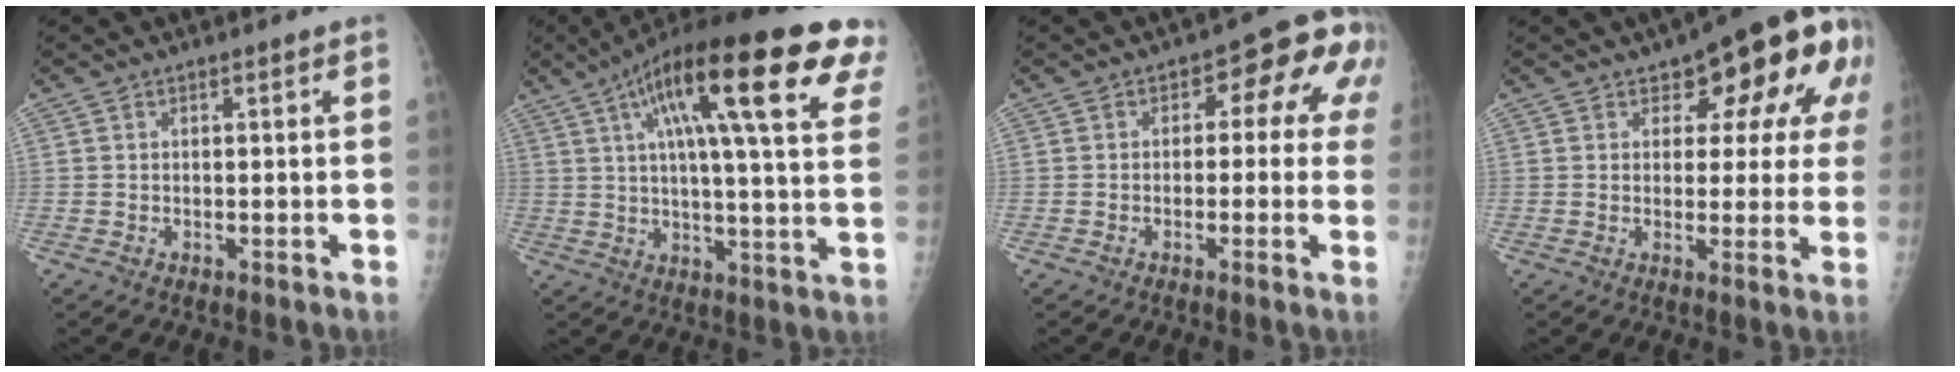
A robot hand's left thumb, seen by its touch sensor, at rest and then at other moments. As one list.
[{"total": 27.7, "force": [12.7, 6.0, 23.9], "torque": [-0.332, 0.010, 0.180]}, {"total": 9.9, "force": [1.6, 5.8, 7.9], "torque": [-0.040, 0.029, 0.005]}, {"total": 14.6, "force": [6.4, 7.4, 10.8], "torque": [-0.084, -0.010, 0.073]}]